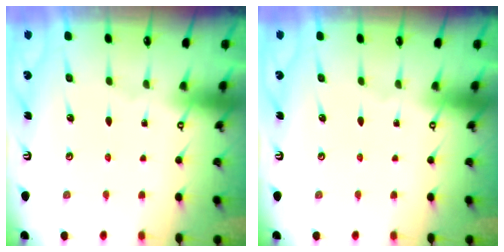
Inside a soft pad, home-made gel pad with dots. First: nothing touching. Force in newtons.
{"total": 0.0}